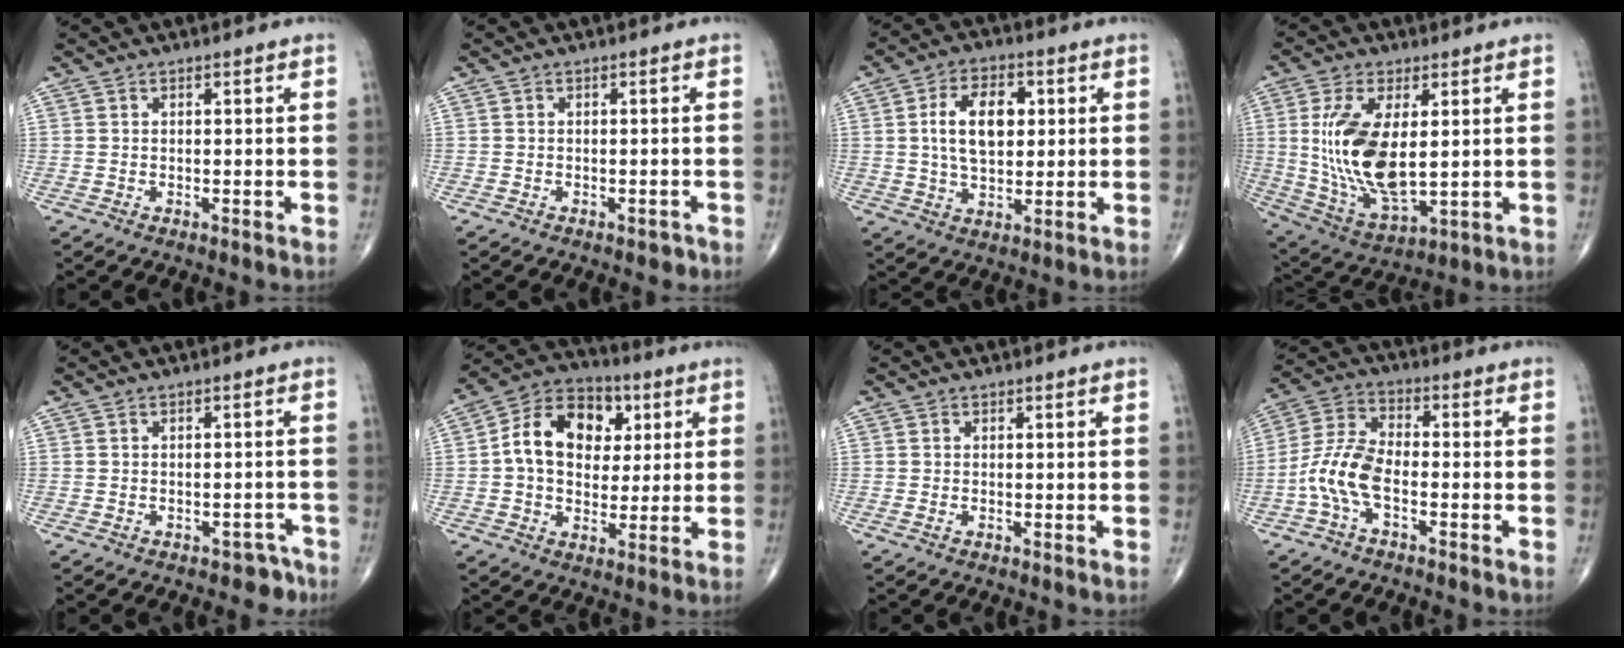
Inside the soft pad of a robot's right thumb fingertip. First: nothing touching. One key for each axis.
{"total": 1.1, "fx": -0.8, "fy": 0.6, "fz": 0.4, "tx": -0.003, "ty": 0.006, "tz": -0.009}
{"total": 10.8, "fx": 1.8, "fy": 6.4, "fz": 8.5, "tx": -0.130, "ty": 0.002, "tz": 0.033}
{"total": 16.4, "fx": 1.9, "fy": 7.5, "fz": 14.5, "tx": -0.287, "ty": -0.021, "tz": 0.051}
{"total": 3.2, "fx": -2.4, "fy": 2.0, "fz": 0.6, "tx": 0.003, "ty": 0.026, "tz": -0.027}
{"total": 14.8, "fx": 2.9, "fy": 10.8, "fz": 9.7, "tx": -0.128, "ty": 0.012, "tz": 0.040}
{"total": 0.5, "fx": -0.1, "fy": 0.2, "fz": 0.4, "tx": -0.011, "ty": -0.003, "tz": -0.002}
{"total": 8.8, "fx": -3.0, "fy": 4.0, "fz": 7.2, "tx": -0.162, "ty": 0.030, "tz": -0.069}